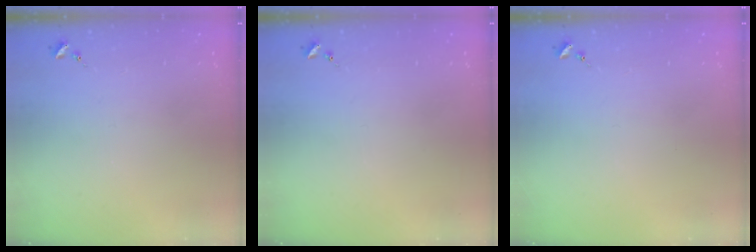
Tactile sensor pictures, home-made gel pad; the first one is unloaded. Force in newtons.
{"total": 0.0}
{"total": 0.0}